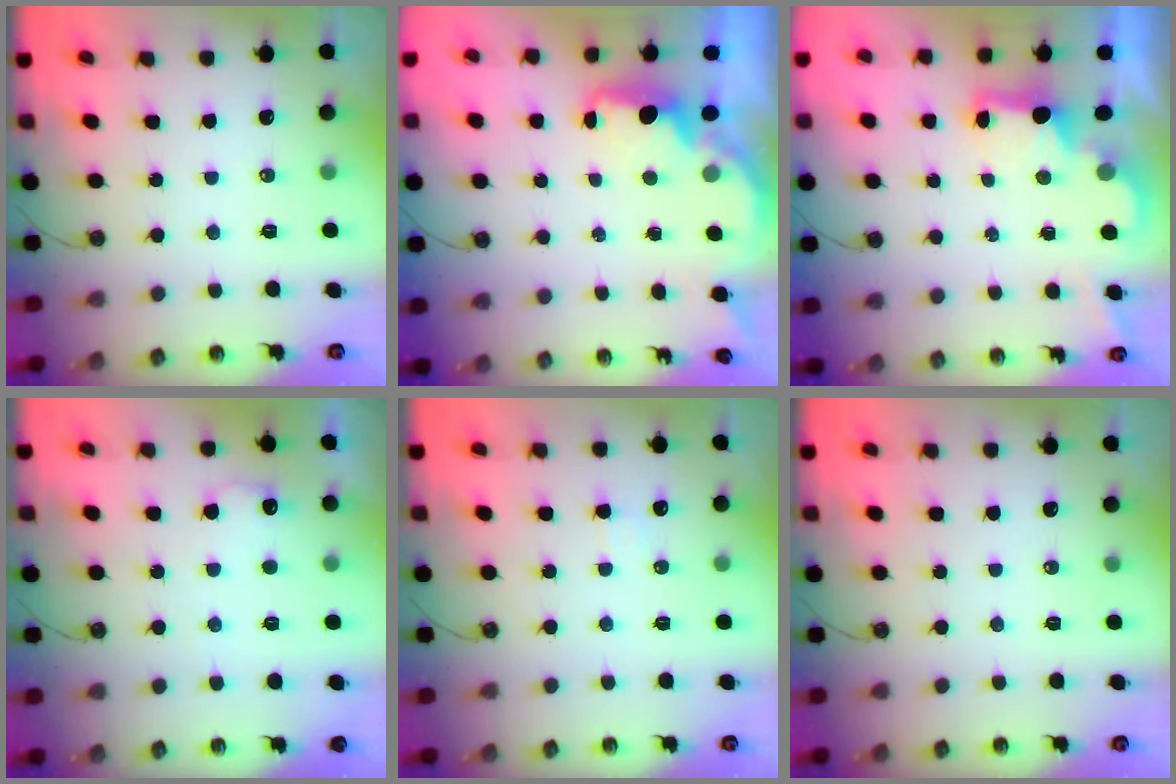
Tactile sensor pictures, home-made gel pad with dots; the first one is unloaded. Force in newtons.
{"total": 2.4, "press": 2.3, "slide": 0.8}
{"total": 2.5, "press": 2.3, "slide": 0.8}
{"total": 7.0, "press": 7.0, "slide": 0.4}
{"total": 3.0, "press": 2.9, "slide": 0.8}
{"total": 0.0}